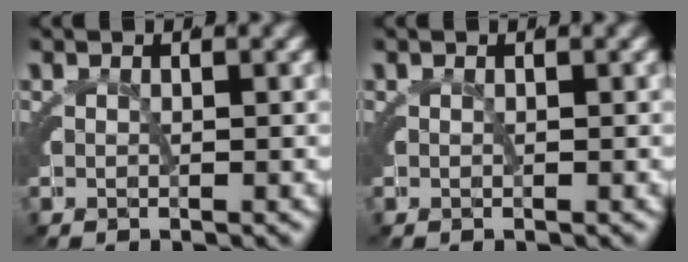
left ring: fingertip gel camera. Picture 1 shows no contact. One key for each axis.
{"total": 0.0}